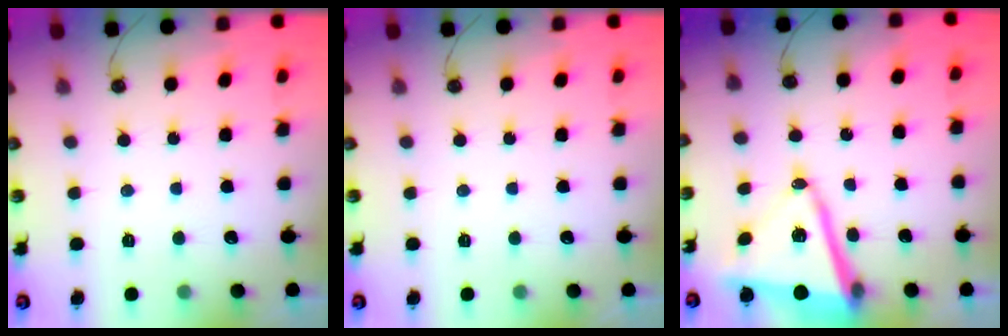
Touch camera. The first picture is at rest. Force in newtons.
{"total": 0.0}
{"total": 12.7, "press": 12.4, "slide": 2.9}